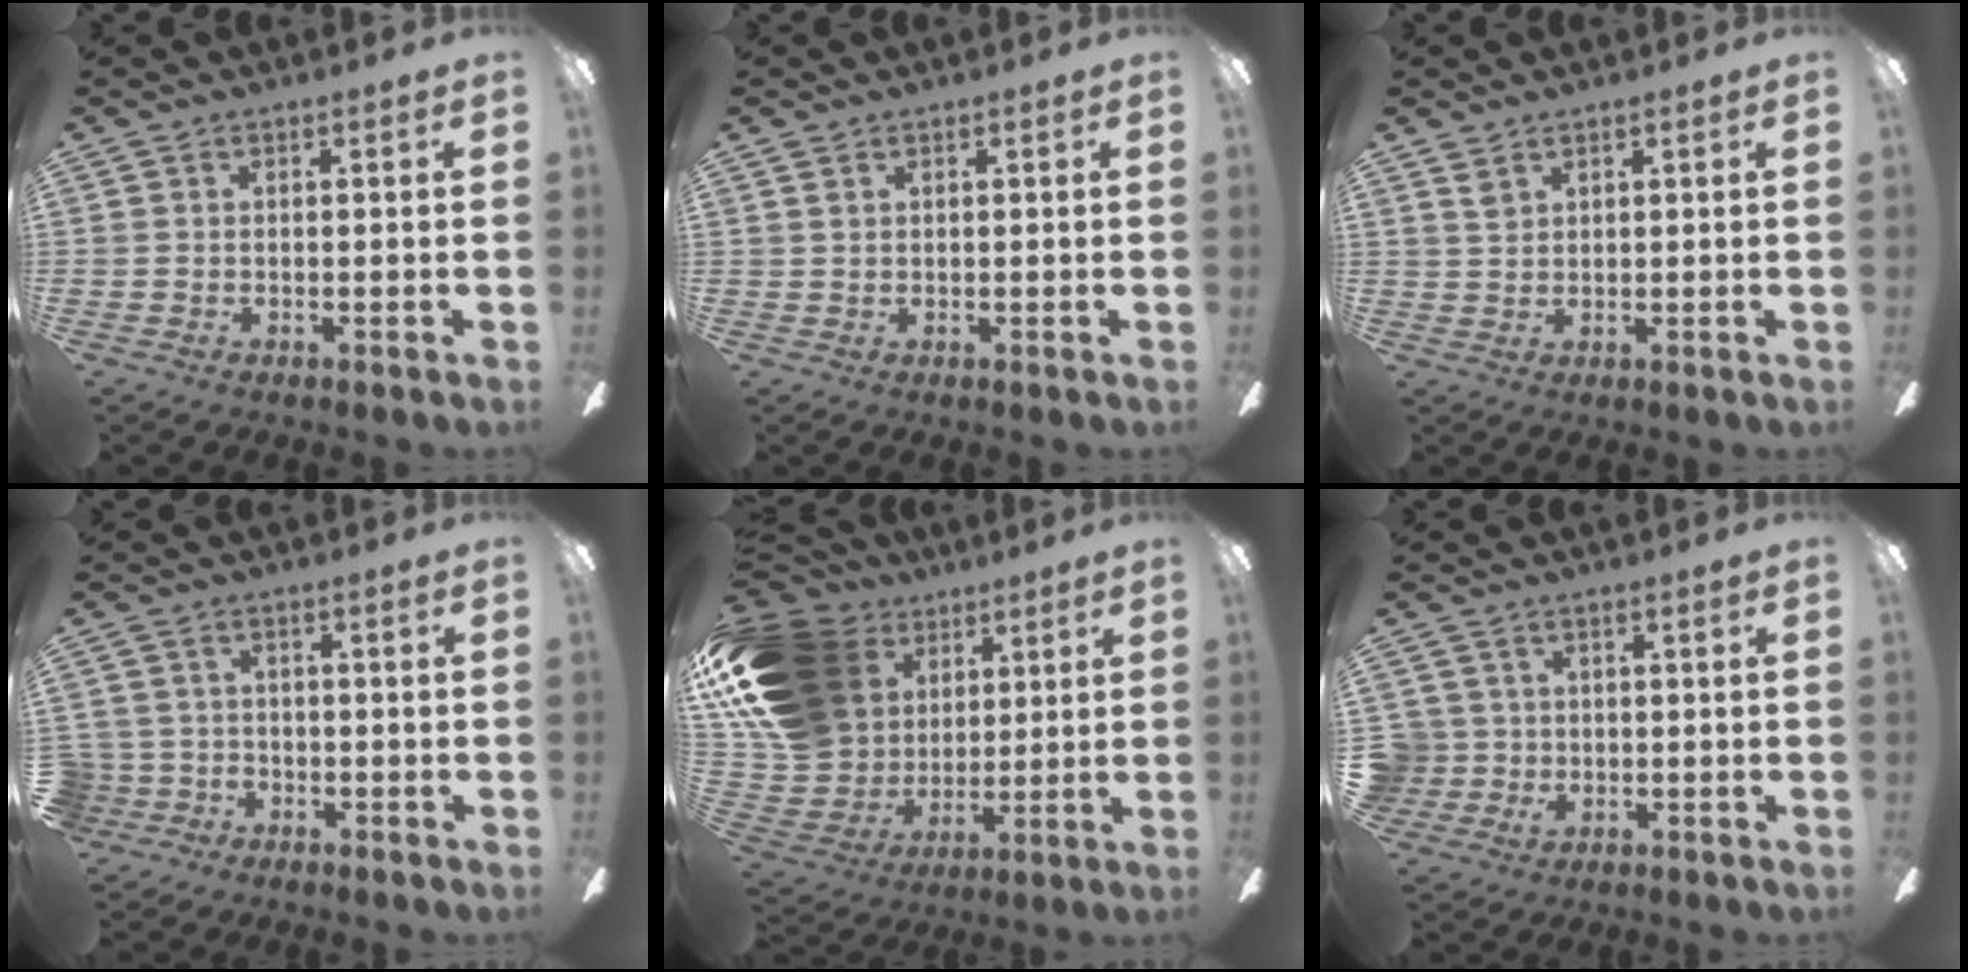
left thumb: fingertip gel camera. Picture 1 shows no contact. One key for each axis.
{"total": 0.9, "fx": 0.5, "fy": 0.7, "fz": 0.3, "tx": -0.007, "ty": 0.004, "tz": 0.009}
{"total": 2.6, "fx": 1.9, "fy": 1.6, "fz": 0.9, "tx": -0.011, "ty": -0.003, "tz": 0.035}
{"total": 3.9, "fx": -1.1, "fy": 3.7, "fz": 0.4, "tx": -0.020, "ty": 0.006, "tz": -0.018}
{"total": 23.8, "fx": 9.4, "fy": 18.1, "fz": 12.2, "tx": -0.250, "ty": -0.033, "tz": 0.196}
{"total": 4.7, "fx": 0.4, "fy": 4.7, "fz": 0.5, "tx": -0.024, "ty": 0.005, "tz": 0.010}